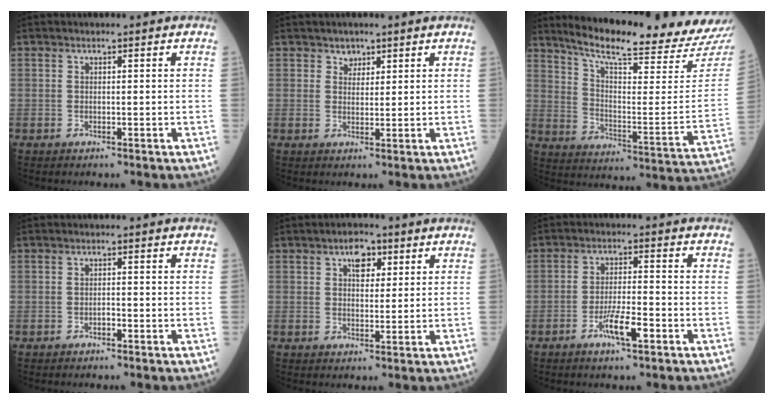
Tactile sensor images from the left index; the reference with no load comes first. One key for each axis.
{"total": 1.9, "fx": 1.3, "fy": 1.4, "fz": 0.3, "tx": -0.004, "ty": -0.001, "tz": 0.021}
{"total": 23.0, "fx": 21.3, "fy": -0.6, "fz": 8.6, "tx": -0.148, "ty": -0.099, "tz": 0.290}
{"total": 0.9, "fx": -0.7, "fy": 0.4, "fz": 0.5, "tx": -0.009, "ty": -0.001, "tz": -0.013}
{"total": 4.1, "fx": 2.0, "fy": 2.3, "fz": 2.8, "tx": -0.047, "ty": 0.007, "tz": 0.032}
{"total": 5.3, "fx": -2.9, "fy": 0.9, "fz": 4.3, "tx": -0.087, "ty": -0.005, "tz": -0.052}